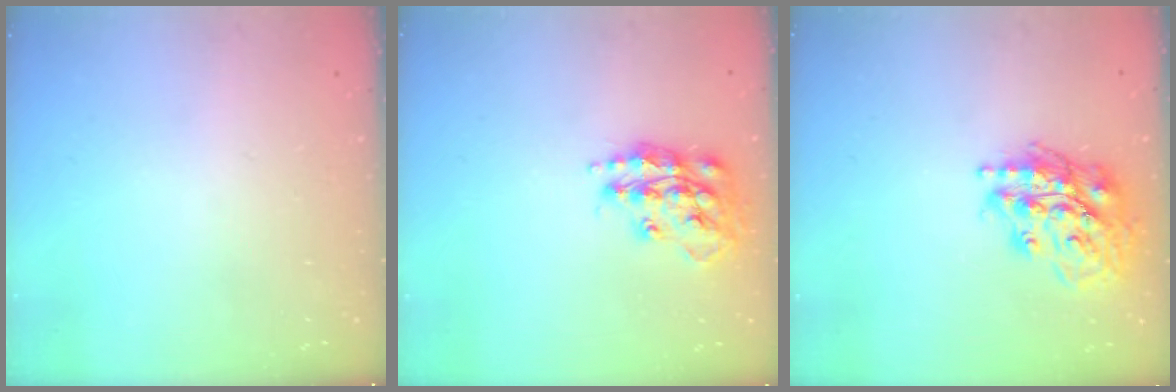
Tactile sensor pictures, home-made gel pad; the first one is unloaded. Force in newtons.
{"total": 15.5, "press": 15.4, "slide": 1.3}
{"total": 18.3, "press": 18.1, "slide": 2.6}